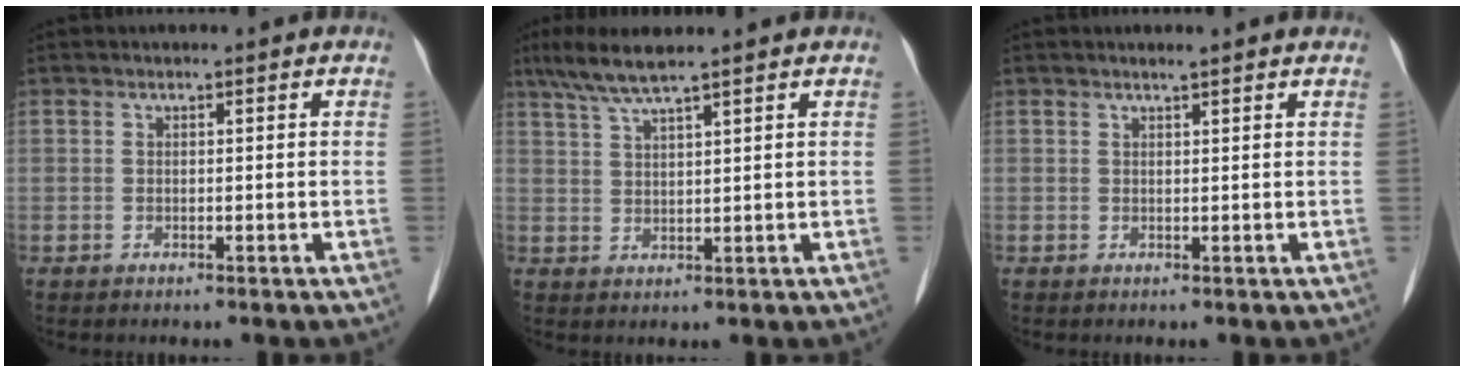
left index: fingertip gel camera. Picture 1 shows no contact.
{"total": 5.9, "force": [4.6, -0.2, 3.6], "torque": [-0.075, 0.019, 0.090]}
{"total": 1.8, "force": [1.6, 0.1, 0.9], "torque": [-0.015, 0.016, 0.025]}